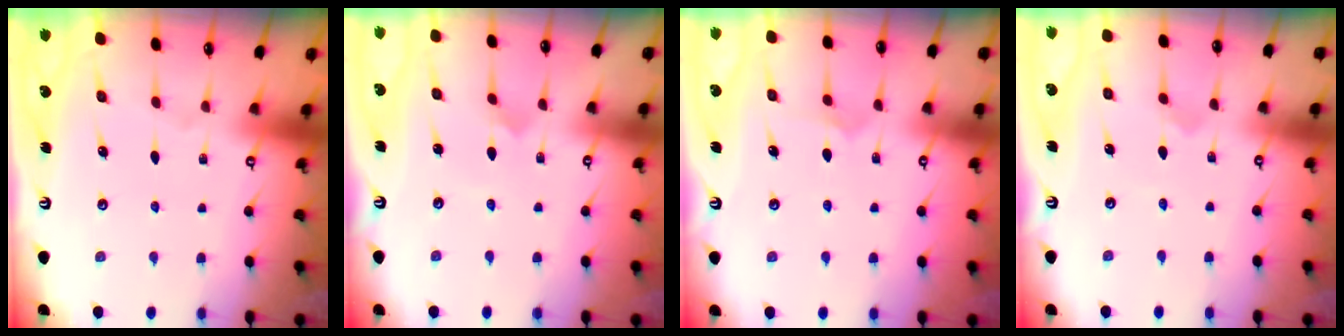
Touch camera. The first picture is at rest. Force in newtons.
{"total": 1.3, "press": 1.3, "slide": 0.1}
{"total": 4.4, "press": 4.4, "slide": 0.1}
{"total": 1.9, "press": 1.9, "slide": 0.5}